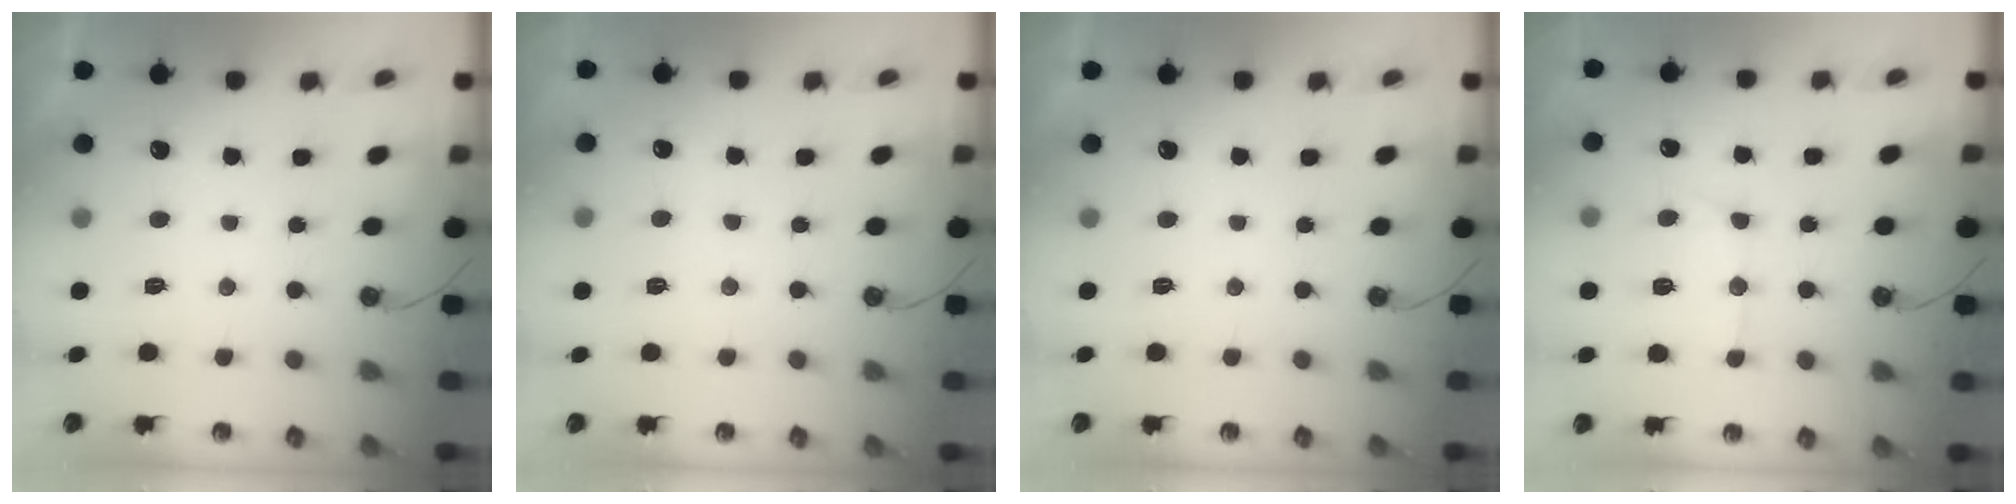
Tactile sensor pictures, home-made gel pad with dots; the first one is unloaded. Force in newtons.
{"total": 6.2, "press": 6.2, "slide": 0.8}
{"total": 0.0}
{"total": 13.1, "press": 13.1, "slide": 1.2}